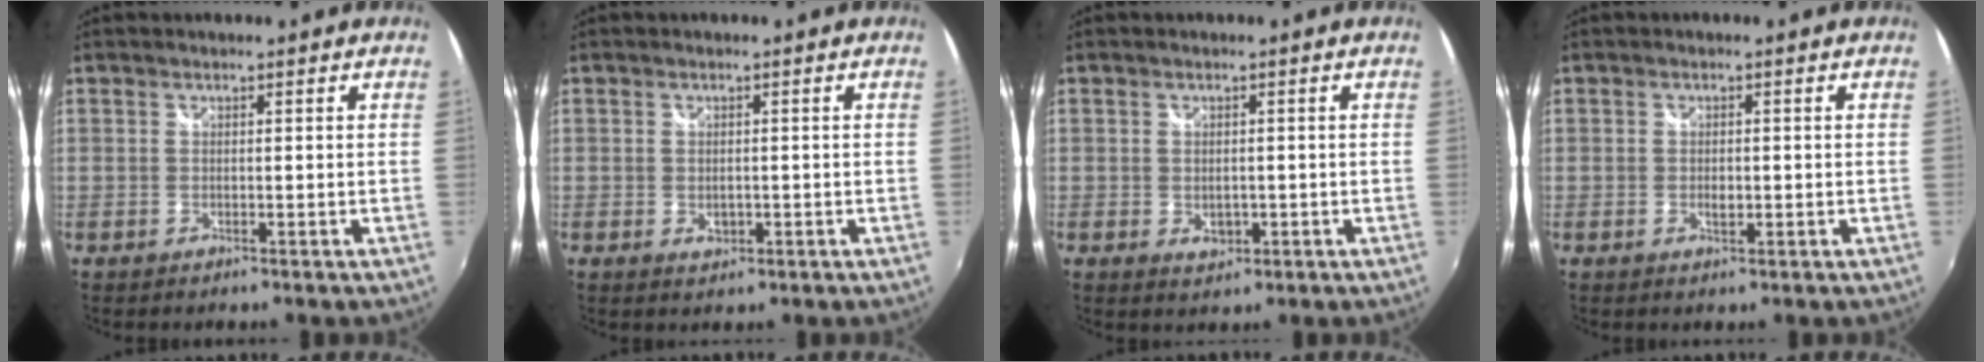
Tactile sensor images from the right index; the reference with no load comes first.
{"total": 2.2, "force": [-0.4, 1.7, 1.3], "torque": [-0.022, -0.002, -0.006]}
{"total": 3.0, "force": [-0.6, 2.2, 1.9], "torque": [-0.032, -0.005, -0.007]}
{"total": 1.7, "force": [-0.3, 1.0, 1.3], "torque": [-0.022, -0.001, -0.006]}